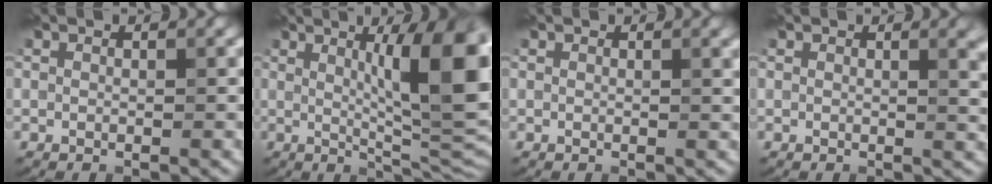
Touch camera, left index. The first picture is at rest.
{"total": 11.3, "force": [2.5, 2.6, 10.7], "torque": [-0.140, -0.003, 0.046]}
{"total": 1.6, "force": [0.9, 0.4, 1.3], "torque": [-0.015, -0.001, 0.015]}
{"total": 3.6, "force": [1.2, 1.4, 3.1], "torque": [-0.030, -0.001, 0.020]}